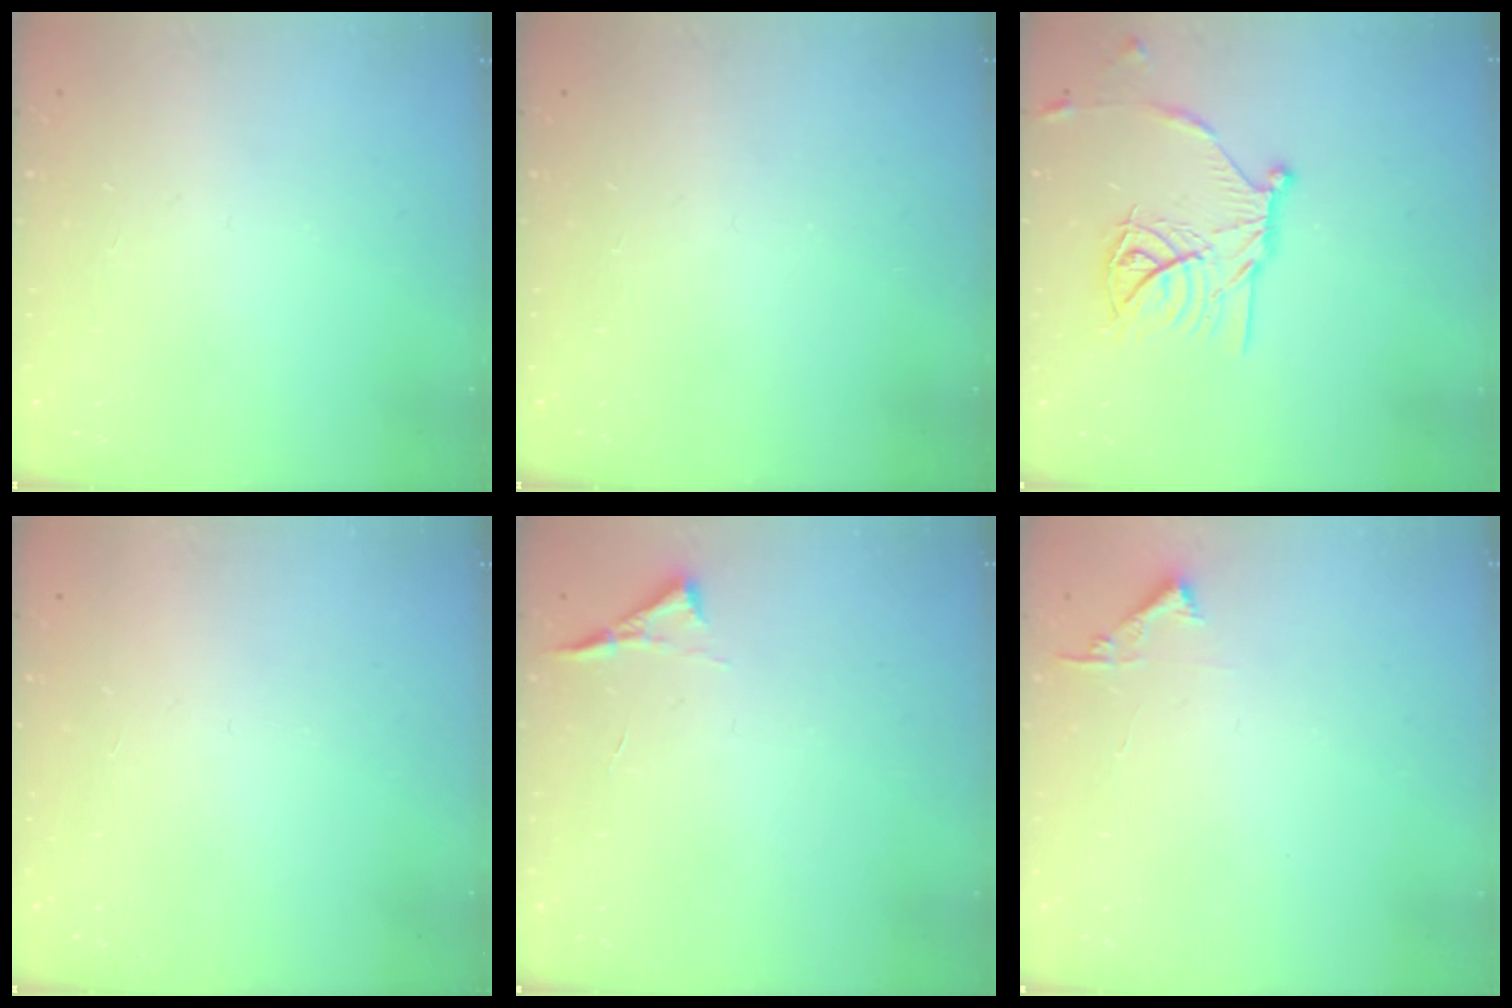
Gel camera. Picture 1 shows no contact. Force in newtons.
{"total": 0.0}
{"total": 17.0, "press": 17.0, "slide": 1.0}
{"total": 1.5, "press": 1.5, "slide": 0.1}
{"total": 3.6, "press": 3.6, "slide": 0.5}
{"total": 4.4, "press": 4.4, "slide": 0.4}